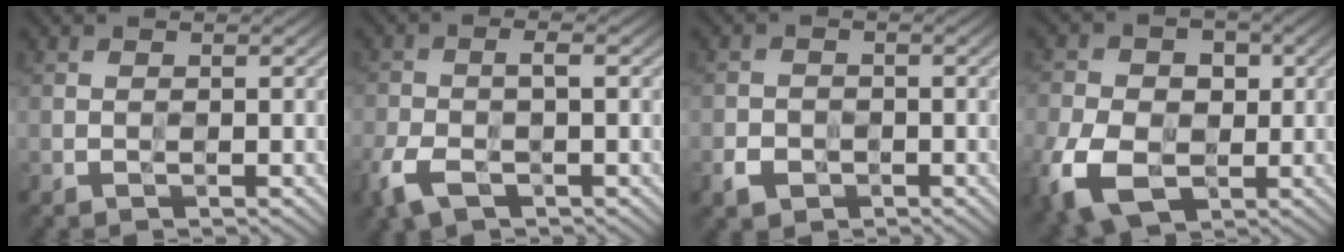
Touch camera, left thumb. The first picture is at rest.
{"total": 4.9, "force": [-2.1, 2.2, 3.8], "torque": [-0.089, -0.006, -0.044]}
{"total": 2.6, "force": [-1.4, 1.9, 1.0], "torque": [-0.019, -0.004, -0.029]}
{"total": 11.5, "force": [-3.1, 8.5, 7.1], "torque": [-0.157, -0.031, -0.059]}